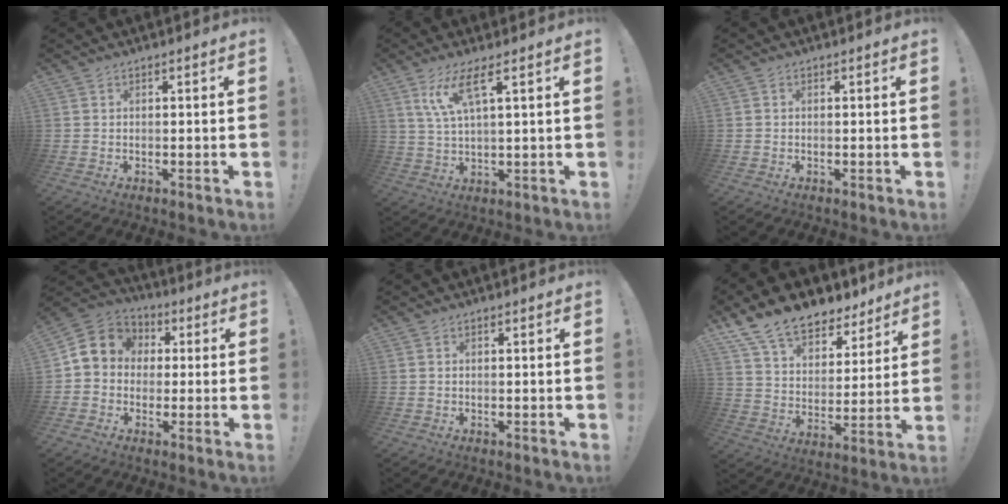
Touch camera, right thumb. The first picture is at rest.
{"total": 8.9, "force": [4.8, 1.7, 7.2], "torque": [-0.136, -0.013, 0.085]}
{"total": 0.0}
{"total": 9.5, "force": [1.1, 8.5, 4.2], "torque": [-0.069, 0.011, 0.028]}
{"total": 0.0}
{"total": 14.4, "force": [11.3, 7.4, 5.2], "torque": [-0.102, -0.079, 0.209]}